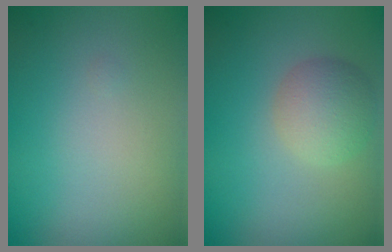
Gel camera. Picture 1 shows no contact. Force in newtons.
{"total": 3.4, "press": 3.4, "slide": 0.1}